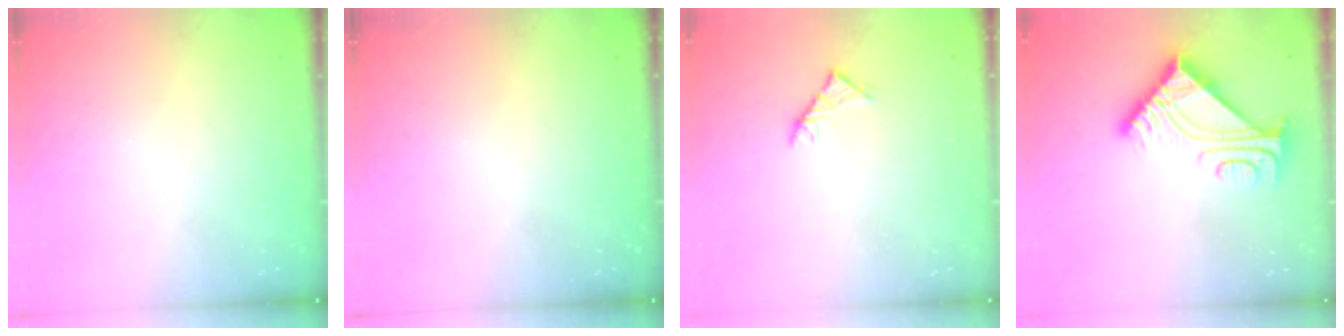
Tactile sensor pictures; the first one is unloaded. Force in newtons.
{"total": 0.0}
{"total": 2.9, "press": 2.8, "slide": 0.8}
{"total": 7.3, "press": 7.2, "slide": 0.7}